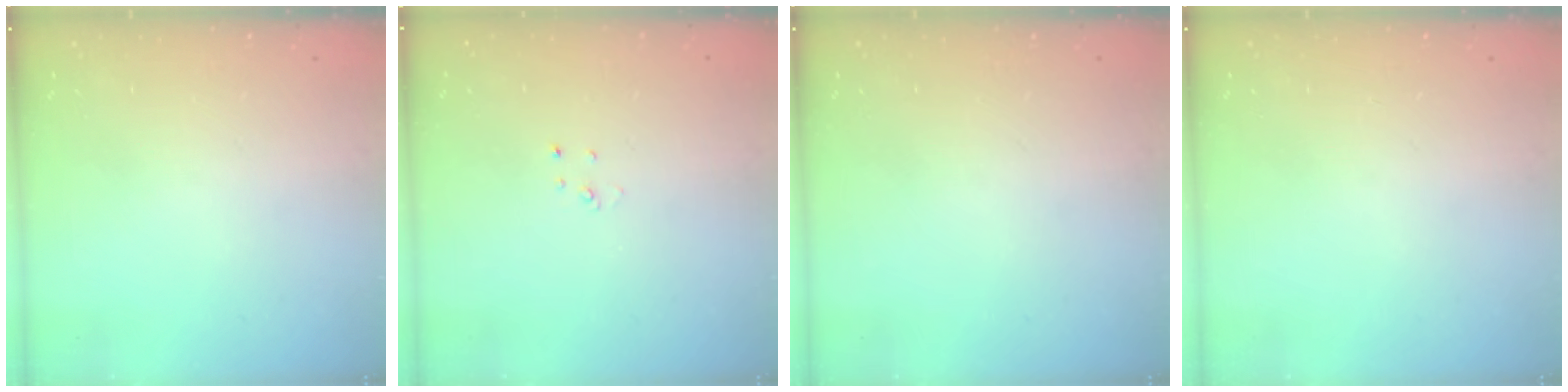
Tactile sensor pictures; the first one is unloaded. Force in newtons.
{"total": 2.0, "press": 2.0, "slide": 0.2}
{"total": 0.0}
{"total": 0.0}